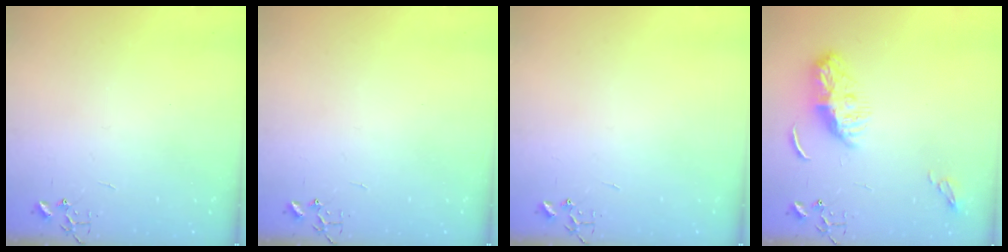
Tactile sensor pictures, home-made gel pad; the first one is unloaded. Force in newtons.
{"total": 0.0}
{"total": 0.0}
{"total": 8.5, "press": 8.5, "slide": 0.3}